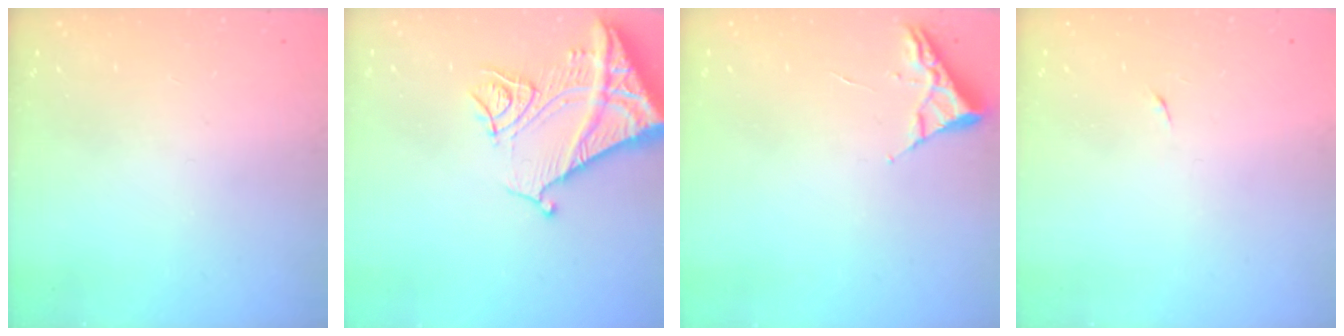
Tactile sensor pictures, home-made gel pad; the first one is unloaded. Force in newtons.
{"total": 15.1, "press": 15.1, "slide": 1.5}
{"total": 2.6, "press": 2.6, "slide": 0.3}
{"total": 3.8, "press": 3.7, "slide": 0.8}